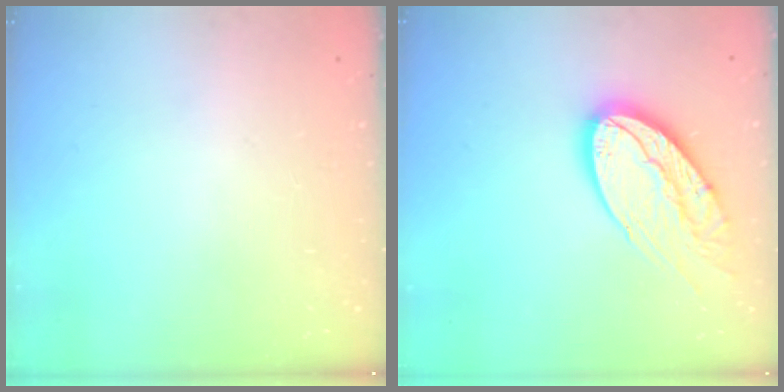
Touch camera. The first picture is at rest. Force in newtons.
{"total": 17.4, "press": 17.3, "slide": 1.8}